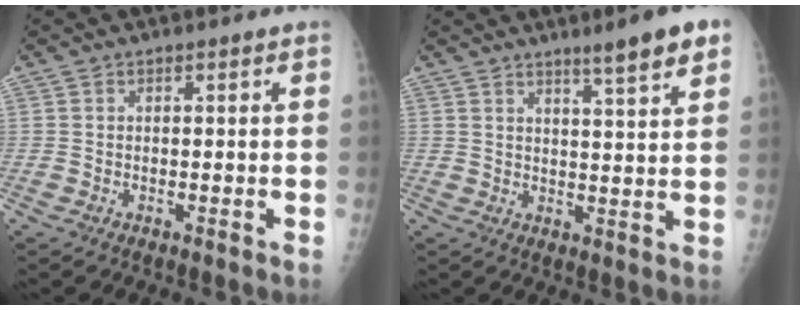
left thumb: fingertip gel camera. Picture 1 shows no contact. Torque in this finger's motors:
{"motor_torque": [0.70, 0.28, 0.36, -0.29, 0.05]}